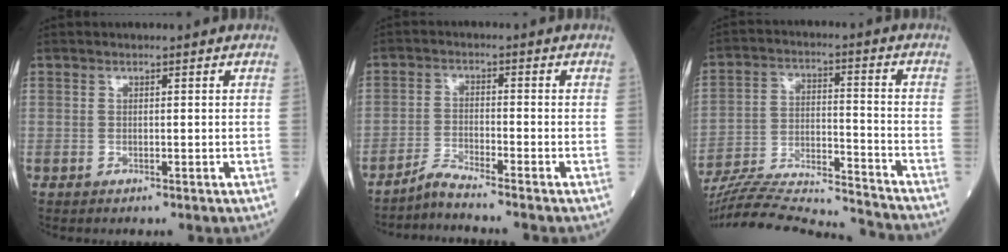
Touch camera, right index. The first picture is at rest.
{"total": 2.9, "force": [-2.7, -1.0, 0.2], "torque": [-0.008, -0.012, -0.055]}
{"total": 21.3, "force": [-20.4, 0.9, 6.2], "torque": [-0.138, -0.009, -0.323]}